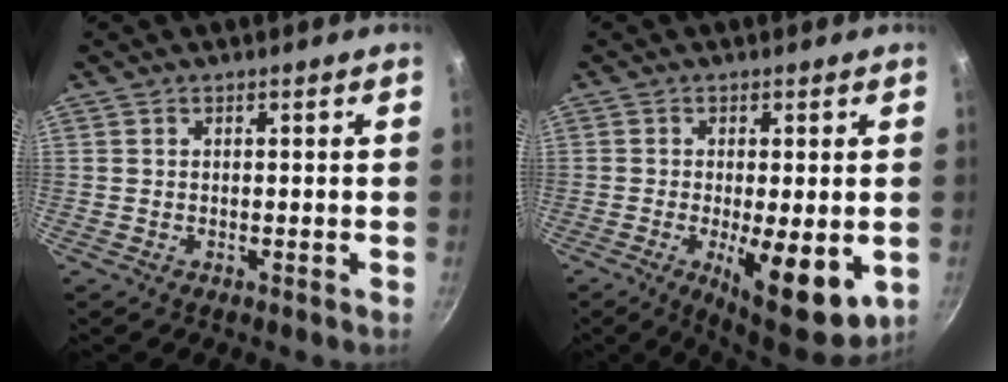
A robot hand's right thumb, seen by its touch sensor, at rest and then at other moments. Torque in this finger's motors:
{"motor_torque": [1.53, 1.50, 0.08, 0.00, 0.35]}